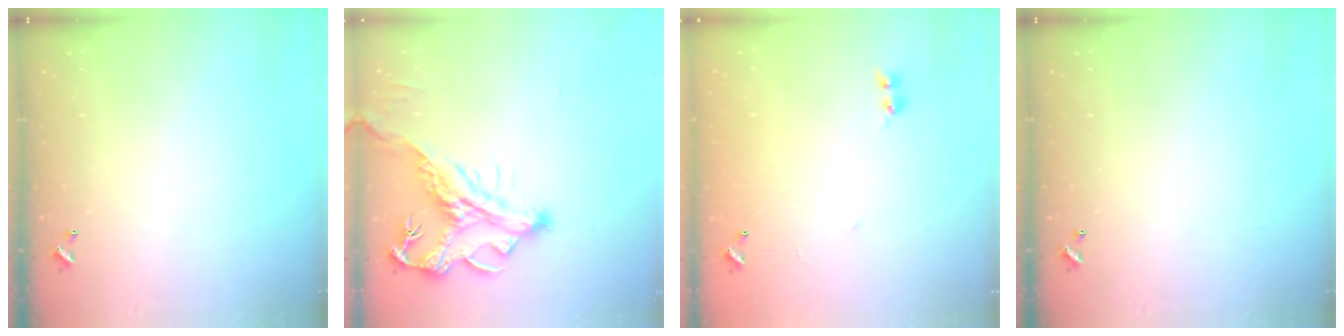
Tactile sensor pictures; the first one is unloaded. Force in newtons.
{"total": 3.2, "press": 3.0, "slide": 1.3}
{"total": 6.4, "press": 6.3, "slide": 0.6}
{"total": 0.0}